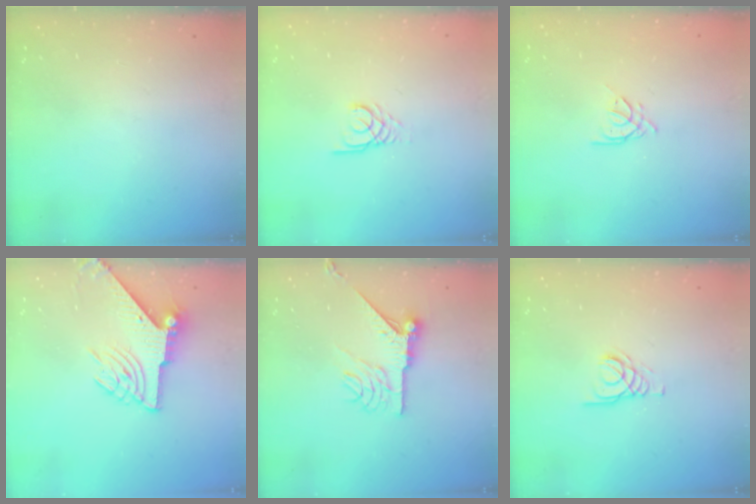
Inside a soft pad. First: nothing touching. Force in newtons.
{"total": 2.5, "press": 2.5, "slide": 0.2}
{"total": 1.9, "press": 1.9, "slide": 0.4}
{"total": 7.4, "press": 7.3, "slide": 0.9}
{"total": 10.1, "press": 10.1, "slide": 0.3}
{"total": 2.1, "press": 2.1, "slide": 0.2}